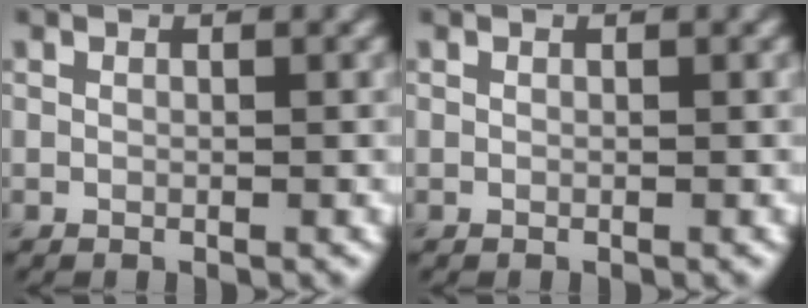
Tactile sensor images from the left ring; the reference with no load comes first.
{"total": 0.0}